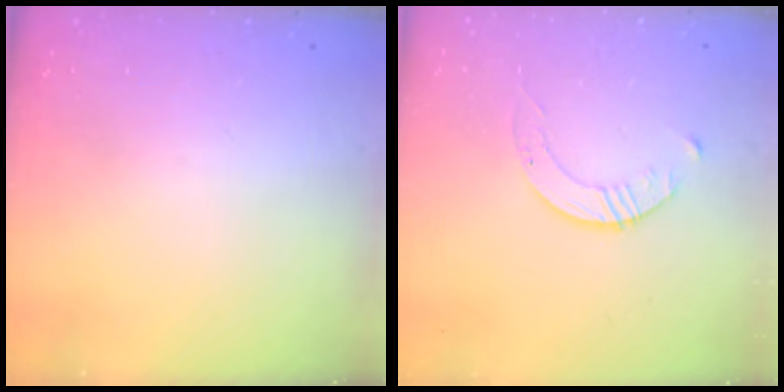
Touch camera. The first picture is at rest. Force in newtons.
{"total": 2.8, "press": 2.8, "slide": 0.3}